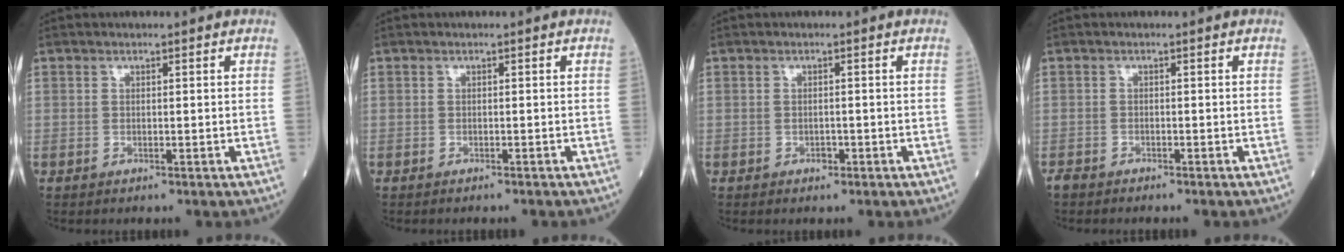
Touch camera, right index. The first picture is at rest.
{"total": 1.2, "force": [-1.2, 0.0, 0.3], "torque": [-0.004, -0.001, -0.015]}
{"total": 0.6, "force": [-0.3, 0.4, 0.4], "torque": [-0.008, 0.000, -0.004]}
{"total": 1.7, "force": [-1.6, 0.4, 0.4], "torque": [-0.007, -0.003, -0.026]}